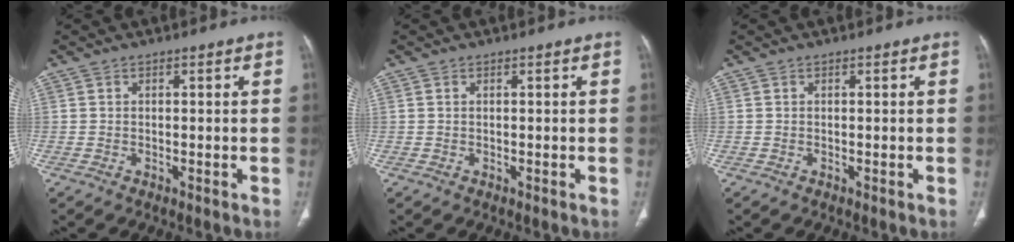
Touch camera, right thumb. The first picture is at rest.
{"total": 0.0}
{"total": 0.0}